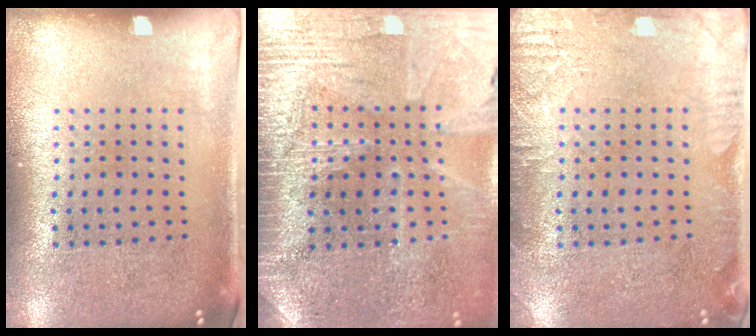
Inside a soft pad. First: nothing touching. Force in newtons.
{"total": 3.4, "press": 3.2, "slide": 1.0}
{"total": 2.6, "press": 2.5, "slide": 0.4}